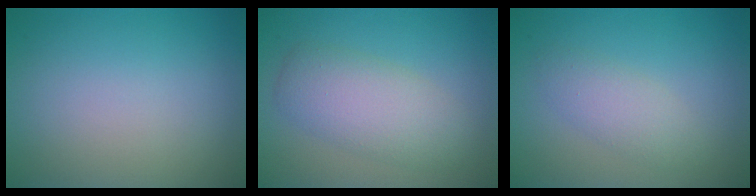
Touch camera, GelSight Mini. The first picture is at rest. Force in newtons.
{"total": 4.8, "press": 4.8, "slide": 0.1}
{"total": 2.4, "press": 2.4, "slide": 0.1}